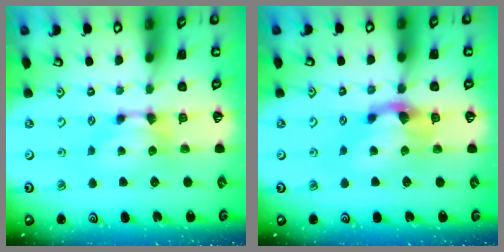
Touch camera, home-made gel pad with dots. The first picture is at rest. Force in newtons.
{"total": 2.9, "press": 2.2, "slide": 2.0}